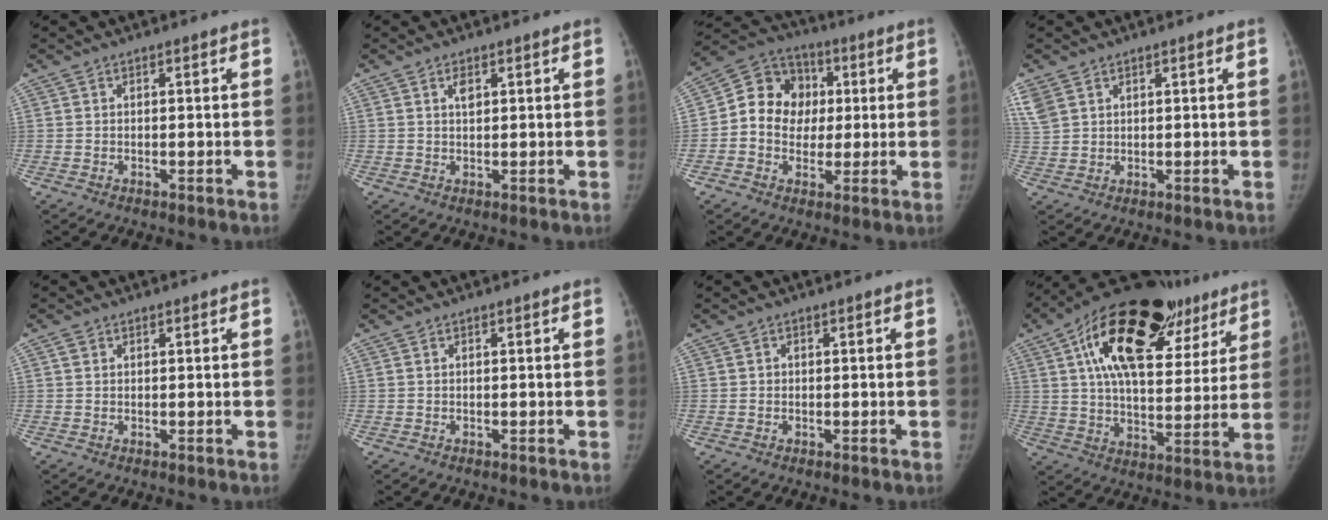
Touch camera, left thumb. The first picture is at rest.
{"total": 1.6, "force": [0.7, 0.8, 1.1], "torque": [-0.012, -0.005, 0.013]}
{"total": 12.4, "force": [0.9, 10.9, 5.8], "torque": [-0.067, 0.021, 0.004]}
{"total": 5.8, "force": [3.4, 3.8, 2.8], "torque": [-0.078, 0.006, 0.080]}
{"total": 1.2, "force": [0.6, 0.9, 0.5], "torque": [-0.004, 0.001, 0.010]}
{"total": 0.0}
{"total": 0.6, "force": [-0.1, 0.6, -0.1], "torque": [0.010, 0.000, -0.002]}
{"total": 29.4, "force": [14.6, 14.7, 20.9], "torque": [-0.295, 0.010, 0.233]}